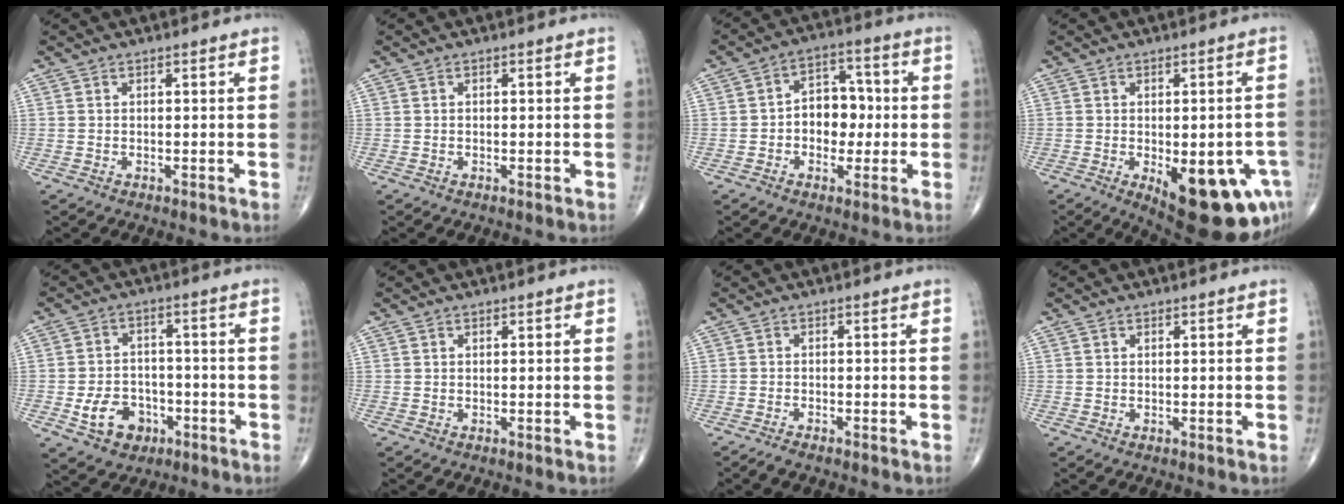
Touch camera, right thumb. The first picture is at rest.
{"total": 0.0}
{"total": 8.8, "force": [-0.6, 6.5, 5.9], "torque": [-0.042, 0.026, -0.018]}
{"total": 17.9, "force": [-6.7, 7.6, 14.8], "torque": [-0.135, 0.005, -0.069]}
{"total": 8.4, "force": [-3.3, 6.5, 4.2], "torque": [-0.049, 0.025, -0.051]}
{"total": 0.0}
{"total": 1.5, "force": [-1.3, 0.2, 0.7], "torque": [-0.023, 0.002, -0.027]}
{"total": 0.0}